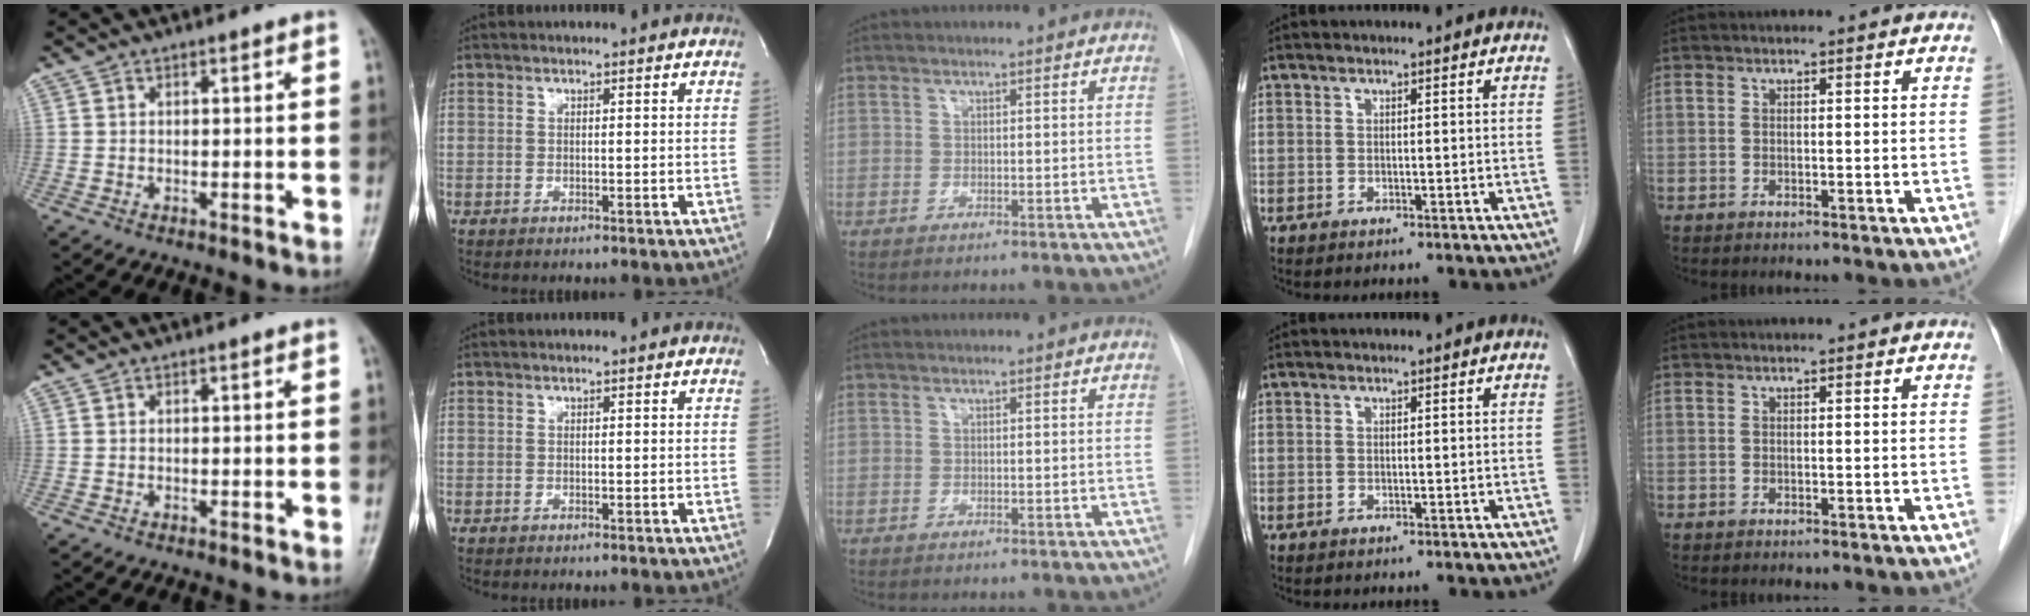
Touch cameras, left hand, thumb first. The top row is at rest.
{}